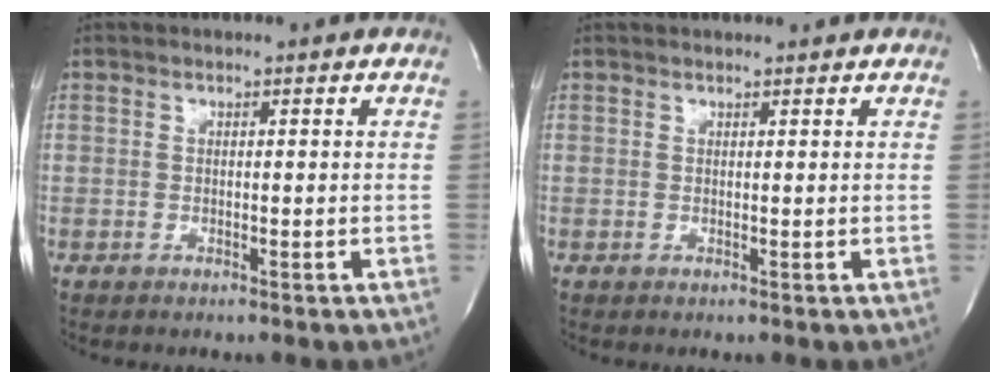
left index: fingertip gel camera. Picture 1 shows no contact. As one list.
[{"total": 2.2, "force": [2.1, 0.1, 0.5], "torque": [-0.010, 0.009, 0.027]}]